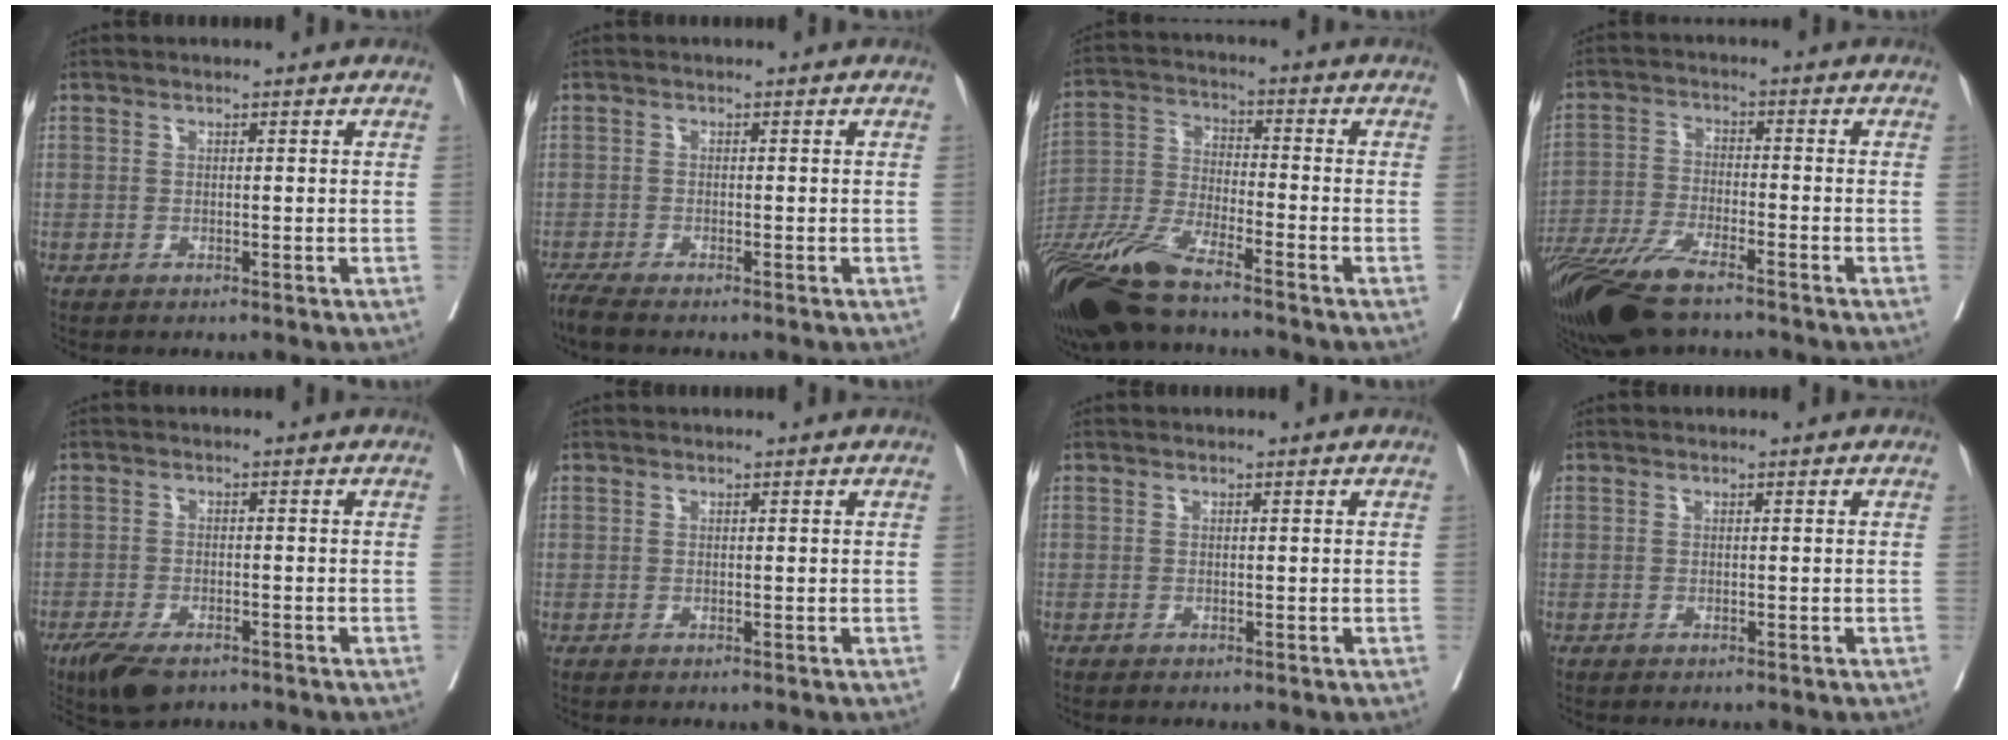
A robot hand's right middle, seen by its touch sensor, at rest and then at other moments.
{"total": 2.8, "force": [-2.5, 0.0, 1.2], "torque": [-0.028, -0.011, -0.048]}
{"total": 14.7, "force": [-11.5, 2.1, 8.9], "torque": [-0.193, -0.035, -0.224]}
{"total": 14.3, "force": [-10.8, 3.4, 8.8], "torque": [-0.186, -0.039, -0.196]}
{"total": 6.8, "force": [-4.8, 2.6, 4.0], "torque": [-0.069, -0.010, -0.081]}
{"total": 0.0}
{"total": 0.0}
{"total": 0.0}